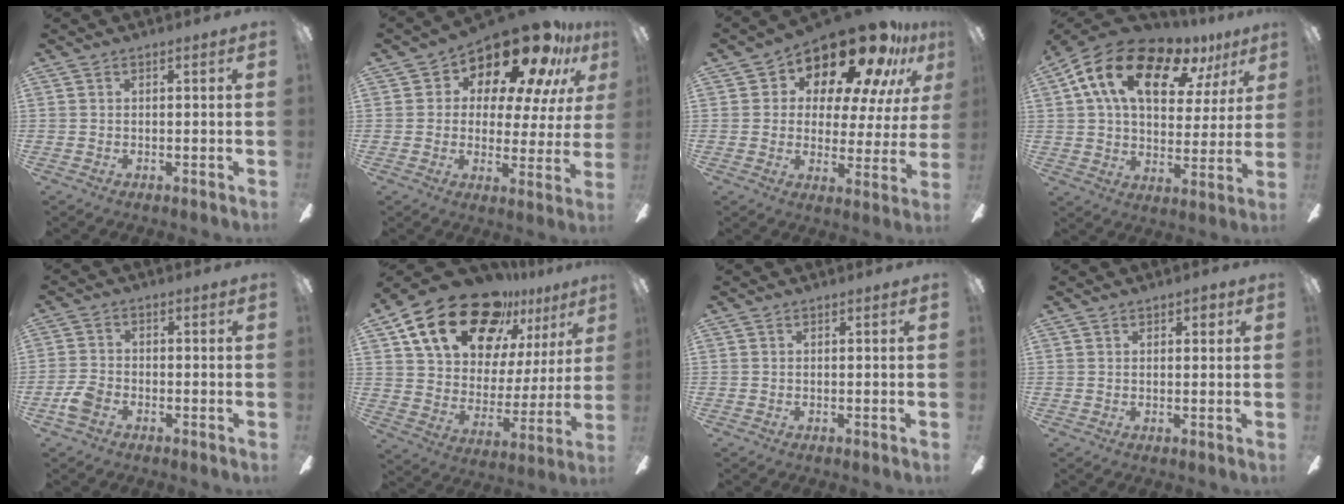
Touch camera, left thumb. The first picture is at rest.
{"total": 18.5, "force": [13.5, 7.4, 10.2], "torque": [-0.155, -0.099, 0.225]}
{"total": 19.8, "force": [14.9, 7.6, 10.7], "torque": [-0.167, -0.104, 0.249]}
{"total": 18.7, "force": [11.0, 10.1, 11.3], "torque": [-0.202, -0.050, 0.191]}
{"total": 4.8, "force": [-2.7, 3.1, 2.5], "torque": [-0.054, 0.014, -0.053]}
{"total": 23.0, "force": [15.3, 12.5, 11.8], "torque": [-0.202, -0.087, 0.276]}
{"total": 0.0}
{"total": 1.8, "force": [1.1, 1.2, 0.9], "torque": [-0.010, 0.001, 0.017]}